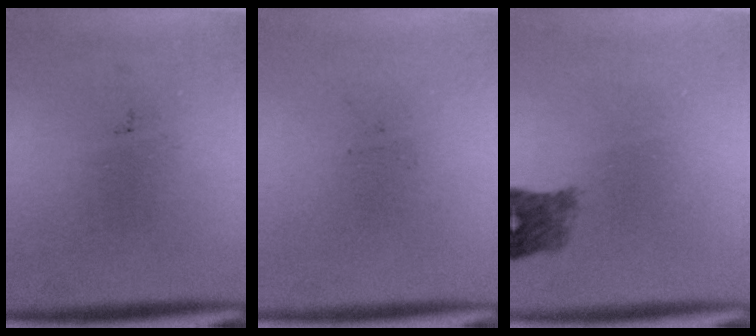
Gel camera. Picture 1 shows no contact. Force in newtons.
{"total": 0.0}
{"total": 2.7}